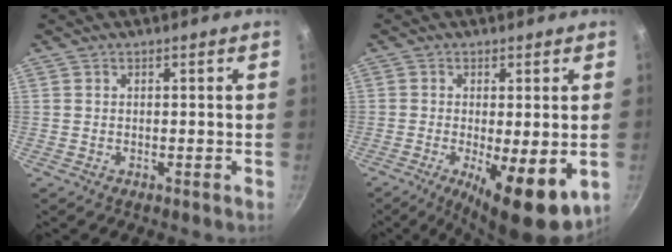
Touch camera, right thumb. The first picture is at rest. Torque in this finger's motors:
{"motor_torque": [-0.25, 0.89, 0.11, -0.09, 0.36]}